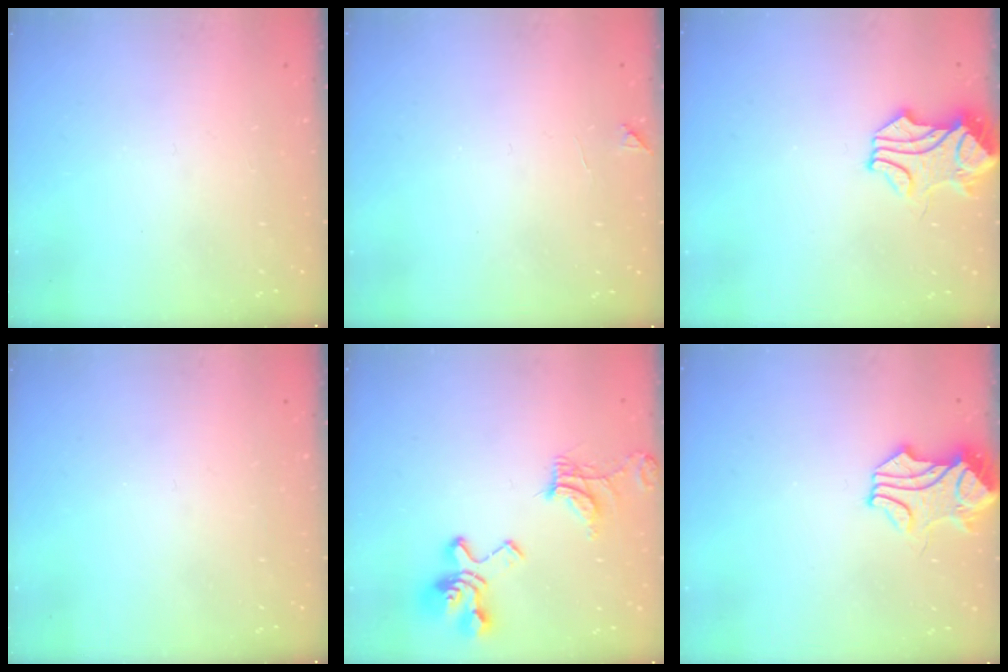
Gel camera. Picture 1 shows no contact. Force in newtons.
{"total": 5.6, "press": 5.5, "slide": 0.5}
{"total": 2.4, "press": 2.3, "slide": 0.6}
{"total": 0.0}
{"total": 12.4, "press": 12.2, "slide": 2.1}
{"total": 2.4, "press": 2.3, "slide": 0.6}